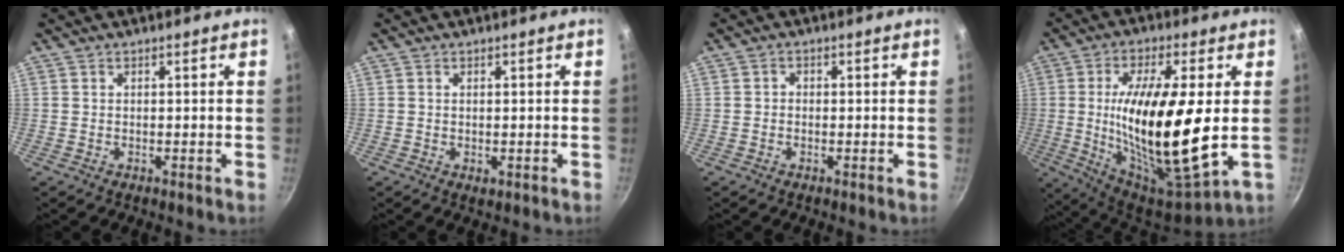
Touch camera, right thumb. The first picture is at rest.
{"total": 0.9, "force": [0.0, 0.4, 0.8], "torque": [-0.012, -0.003, 0.000]}
{"total": 0.9, "force": [-0.4, 0.8, 0.4], "torque": [-0.005, 0.004, -0.008]}
{"total": 23.0, "force": [0.1, 6.7, 22.0], "torque": [-0.397, -0.018, 0.008]}